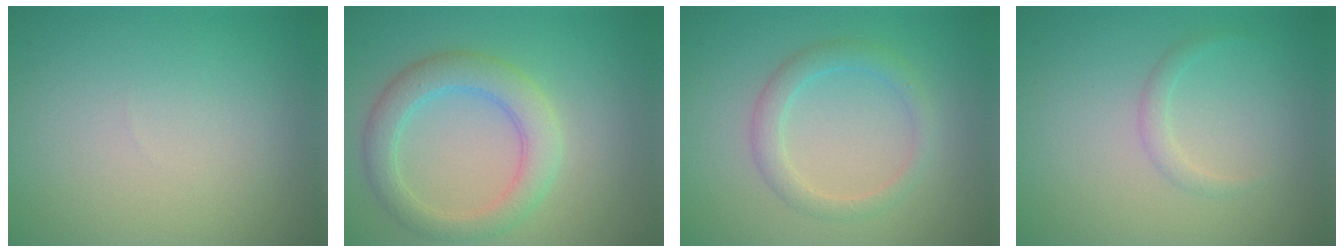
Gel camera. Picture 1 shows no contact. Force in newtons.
{"total": 3.9, "press": 3.9, "slide": 0.1}
{"total": 2.3, "press": 2.3, "slide": 0.1}
{"total": 1.0, "press": 1.0, "slide": 0.1}